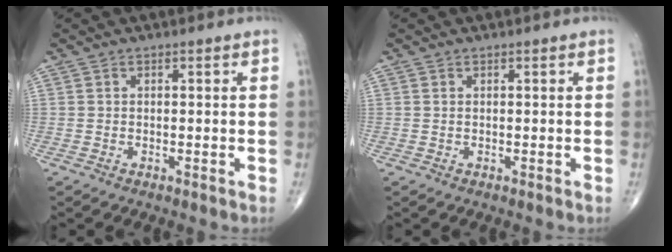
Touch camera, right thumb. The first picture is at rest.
{"total": 0.0}